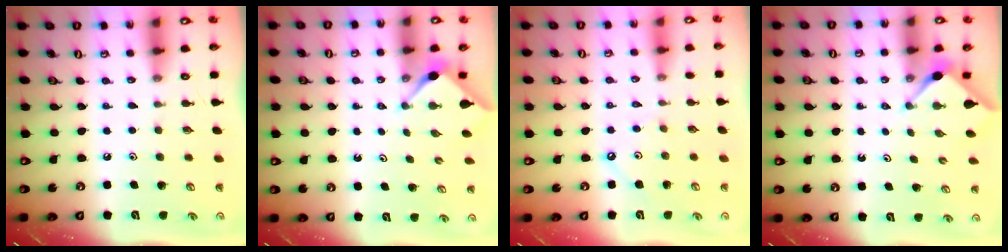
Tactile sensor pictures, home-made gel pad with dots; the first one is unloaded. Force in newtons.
{"total": 2.8, "press": 2.8, "slide": 0.4}
{"total": 1.8, "press": 1.8, "slide": 0.0}
{"total": 3.0, "press": 3.0, "slide": 0.3}